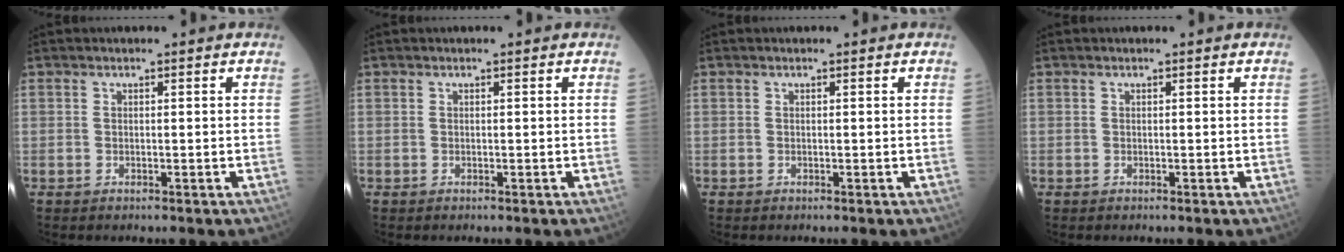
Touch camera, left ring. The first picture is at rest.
{"total": 0.0}
{"total": 0.0}
{"total": 0.0}